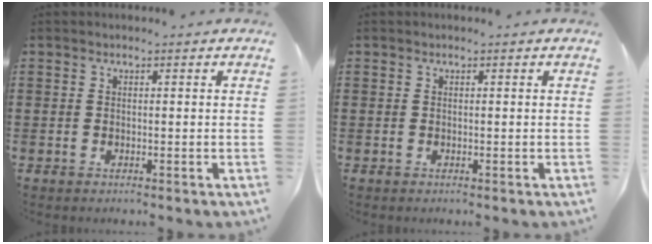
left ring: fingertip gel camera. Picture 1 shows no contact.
{"total": 0.0}